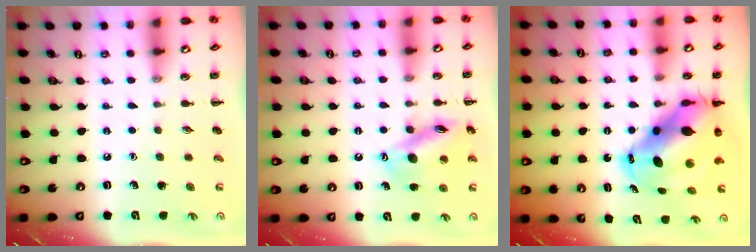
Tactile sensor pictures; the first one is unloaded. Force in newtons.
{"total": 14.2, "press": 14.0, "slide": 2.6}
{"total": 13.2, "press": 12.7, "slide": 3.8}